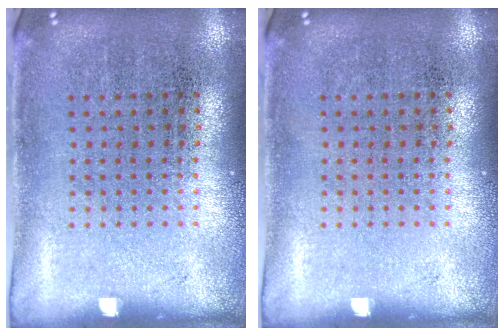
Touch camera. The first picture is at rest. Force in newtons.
{"total": 0.0}